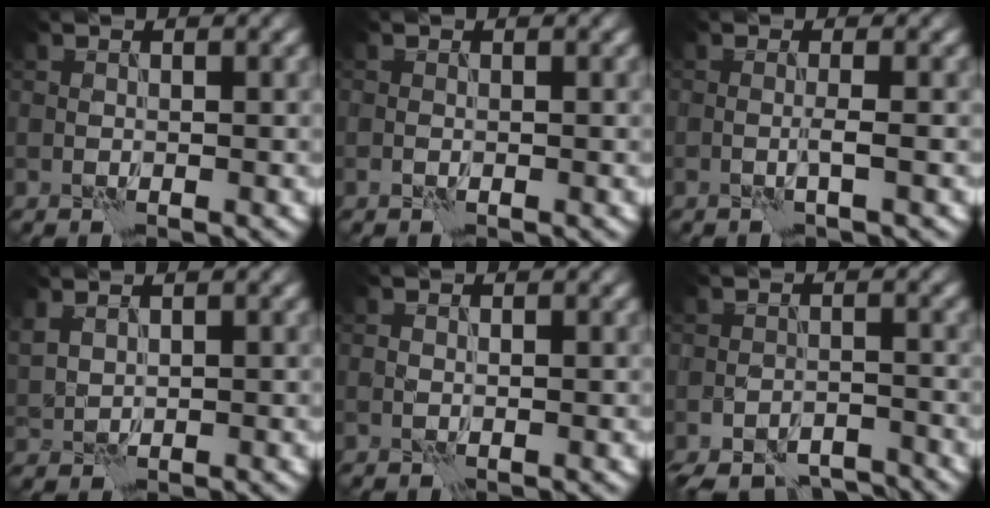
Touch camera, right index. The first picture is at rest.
{"total": 0.0}
{"total": 0.9, "force": [-0.1, -0.2, 0.9], "torque": [-0.014, 0.001, -0.007]}
{"total": 1.9, "force": [1.5, 0.9, 0.8], "torque": [-0.024, 0.004, 0.039]}
{"total": 0.0}
{"total": 7.4, "force": [-6.7, 2.6, 1.9], "torque": [-0.019, -0.004, -0.094]}